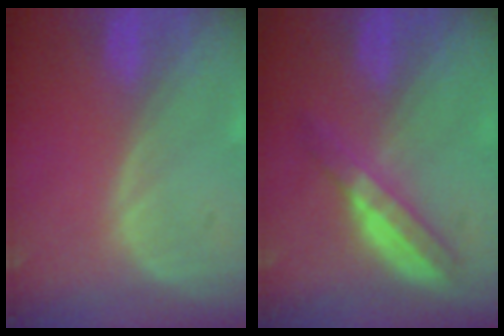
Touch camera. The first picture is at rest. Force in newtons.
{"total": 5.0, "press": 4.9, "slide": 1.3}